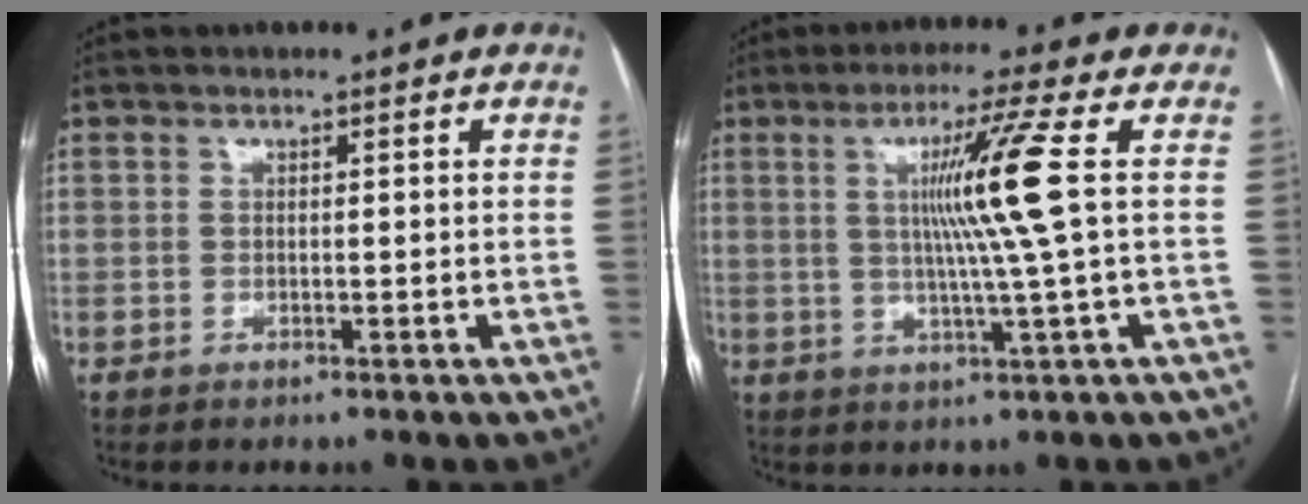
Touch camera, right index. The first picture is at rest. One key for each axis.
{"total": 9.5, "fx": 1.5, "fy": -2.5, "fz": 9.1, "tx": -0.158, "ty": -0.001, "tz": 0.037}